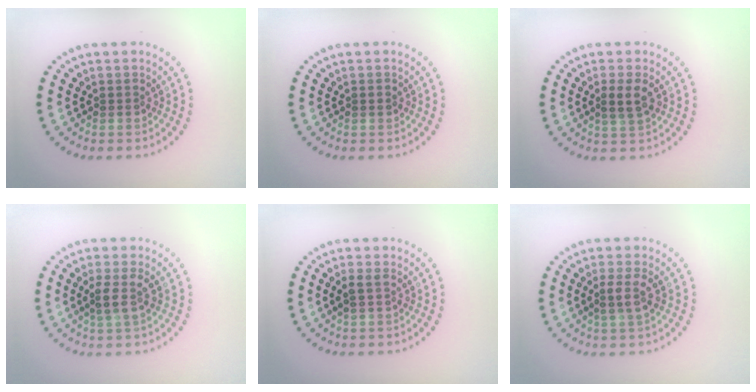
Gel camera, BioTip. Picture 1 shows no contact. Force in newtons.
{"total": 0.6, "press": 0.6, "slide": 0.1}
{"total": 2.1, "press": 2.0, "slide": 0.6}
{"total": 2.0, "press": 1.7, "slide": 1.2}
{"total": 1.1, "press": 1.0, "slide": 0.3}
{"total": 1.7, "press": 1.5, "slide": 0.8}